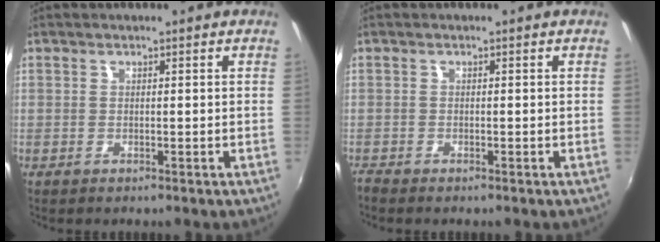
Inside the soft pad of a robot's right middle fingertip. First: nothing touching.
{"total": 1.0, "force": [-1.0, 0.1, 0.2], "torque": [-0.007, -0.005, -0.023]}